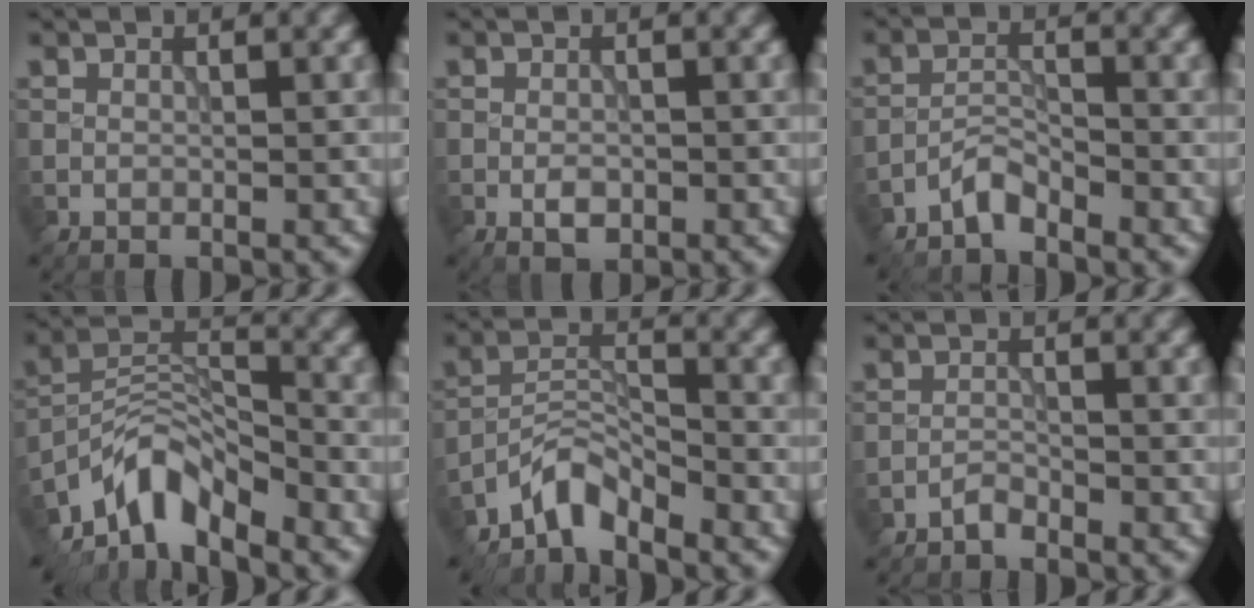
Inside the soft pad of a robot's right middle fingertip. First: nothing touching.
{"total": 1.6, "force": [-0.7, 0.9, 1.2], "torque": [-0.020, 0.000, -0.013]}
{"total": 2.2, "force": [-2.0, 0.4, 0.7], "torque": [-0.014, 0.008, -0.045]}
{"total": 7.0, "force": [-5.5, 2.5, 3.5], "torque": [-0.052, -0.001, -0.119]}
{"total": 3.5, "force": [-3.1, 0.9, 1.3], "torque": [-0.022, 0.008, -0.072]}
{"total": 1.0, "force": [-1.0, 0.1, 0.2], "torque": [-0.001, 0.004, -0.023]}